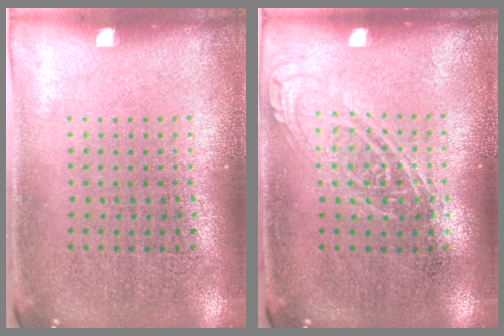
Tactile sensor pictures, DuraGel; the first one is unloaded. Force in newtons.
{"total": 0.8, "press": 0.8, "slide": 0.1}